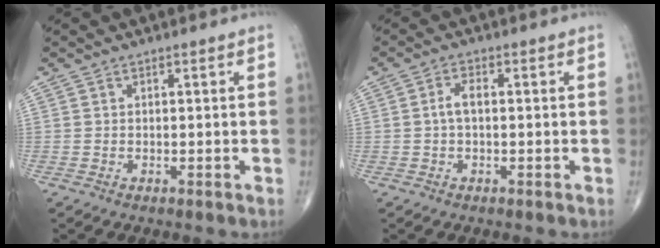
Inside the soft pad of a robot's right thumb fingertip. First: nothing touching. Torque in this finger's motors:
{"motor_torque": [0.12, 0.03, 0.42, 0.08, 0.02]}